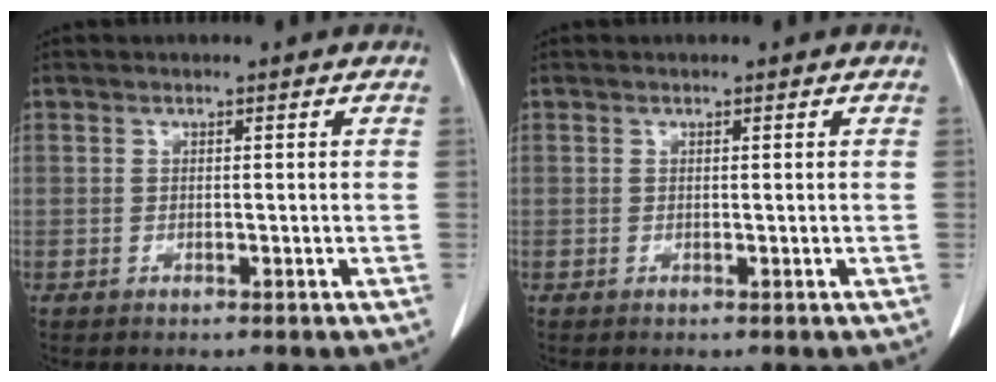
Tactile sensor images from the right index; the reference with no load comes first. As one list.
[{"total": 0.0}]